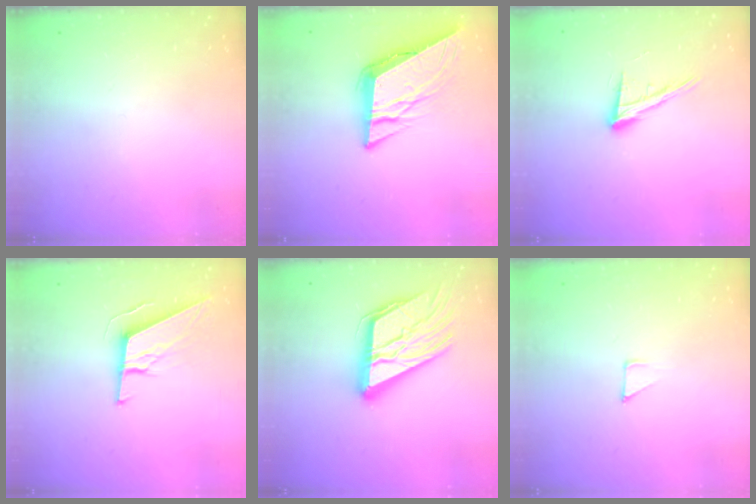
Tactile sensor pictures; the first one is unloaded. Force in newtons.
{"total": 10.4, "press": 10.2, "slide": 1.7}
{"total": 13.2, "press": 12.7, "slide": 3.4}
{"total": 11.2, "press": 11.0, "slide": 2.4}
{"total": 20.2, "press": 20.1, "slide": 2.1}
{"total": 2.8, "press": 2.8, "slide": 0.2}